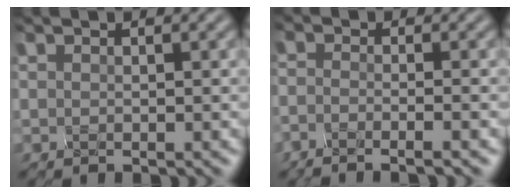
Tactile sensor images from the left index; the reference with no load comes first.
{"total": 2.6, "force": [-1.8, 1.1, 1.5], "torque": [0.010, 0.000, -0.055]}